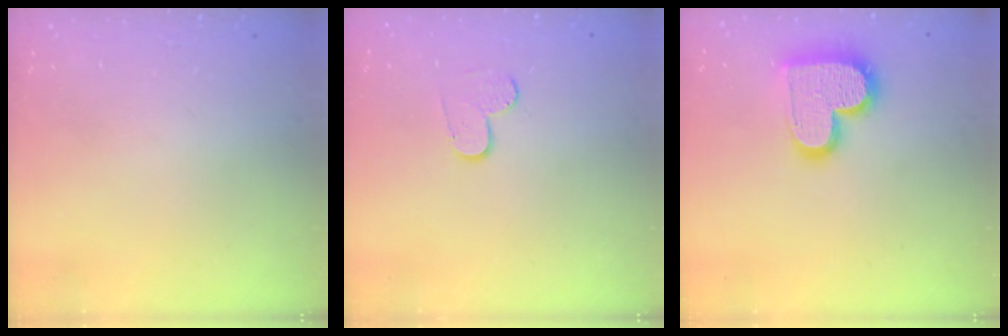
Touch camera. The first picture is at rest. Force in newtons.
{"total": 4.0, "press": 4.0, "slide": 0.2}
{"total": 16.0, "press": 16.0, "slide": 1.1}